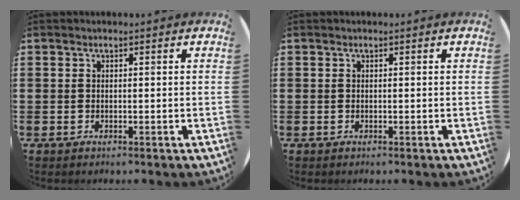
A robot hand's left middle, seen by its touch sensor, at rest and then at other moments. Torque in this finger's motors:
{"motor_torque": [-0.25, -0.18, 0.01, 0.01]}